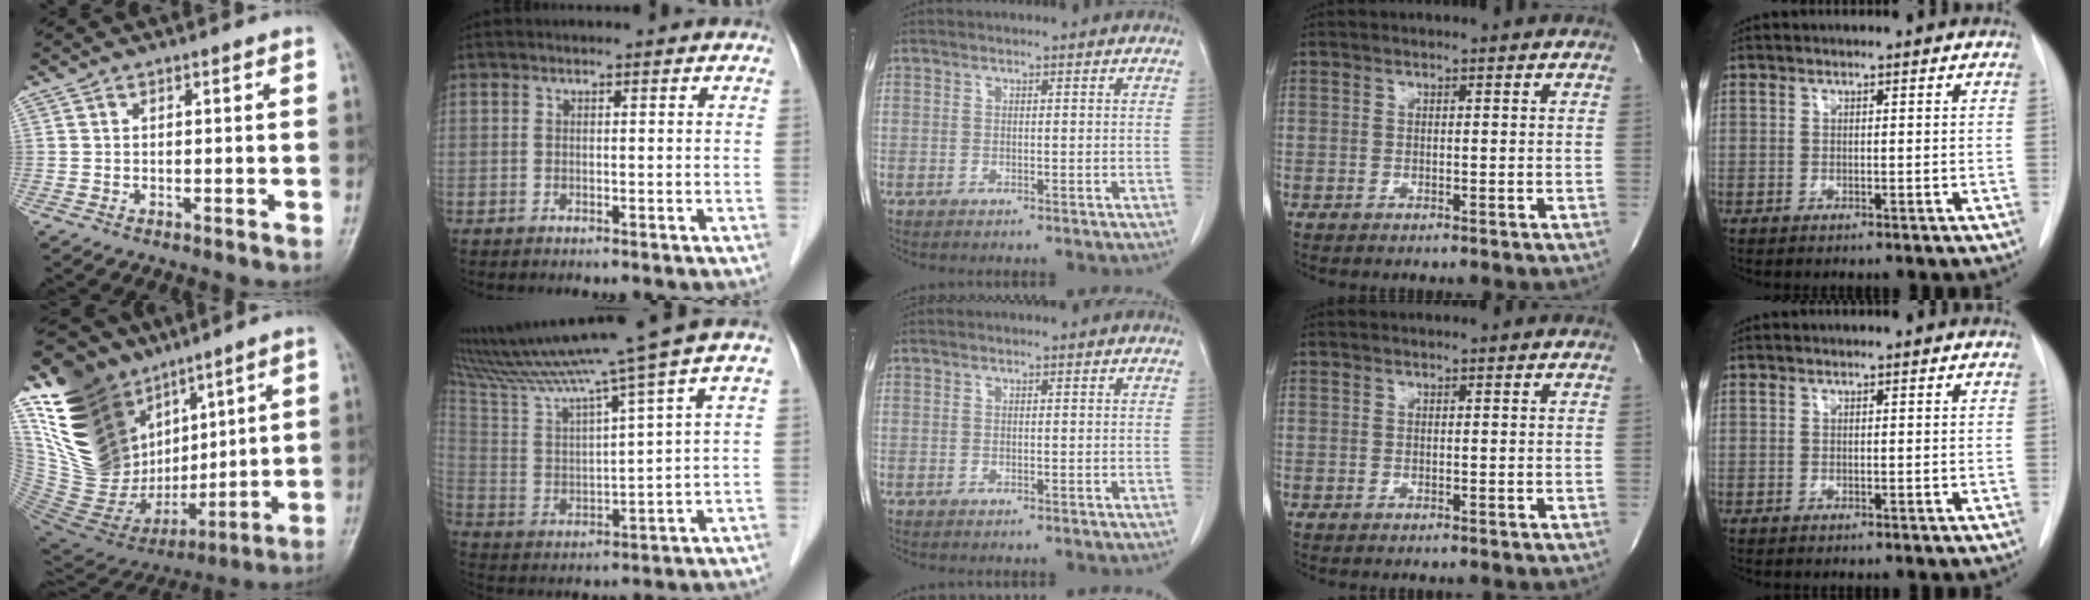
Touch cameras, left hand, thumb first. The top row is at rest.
{"thumb": {"total": 28.6, "force": [11.7, 19.4, 17.5], "torque": [-0.309, -0.030, 0.238]}, "index": {"total": 15.1, "force": [12.3, -3.1, 8.2], "torque": [-0.150, -0.011, 0.217]}}